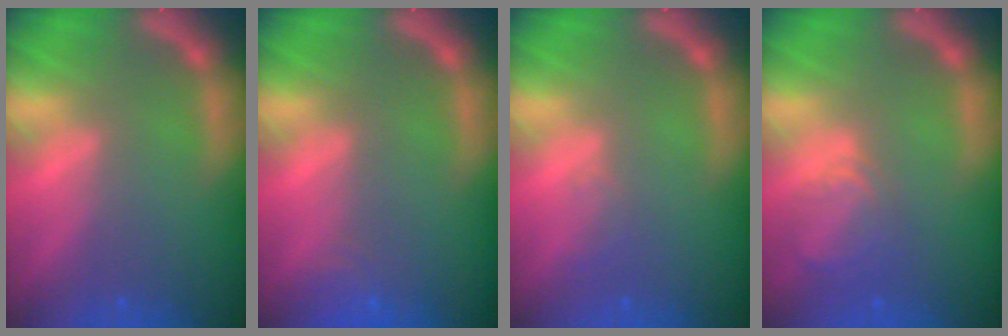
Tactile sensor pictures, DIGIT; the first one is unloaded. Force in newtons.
{"total": 1.9}
{"total": 1.0}
{"total": 3.4}